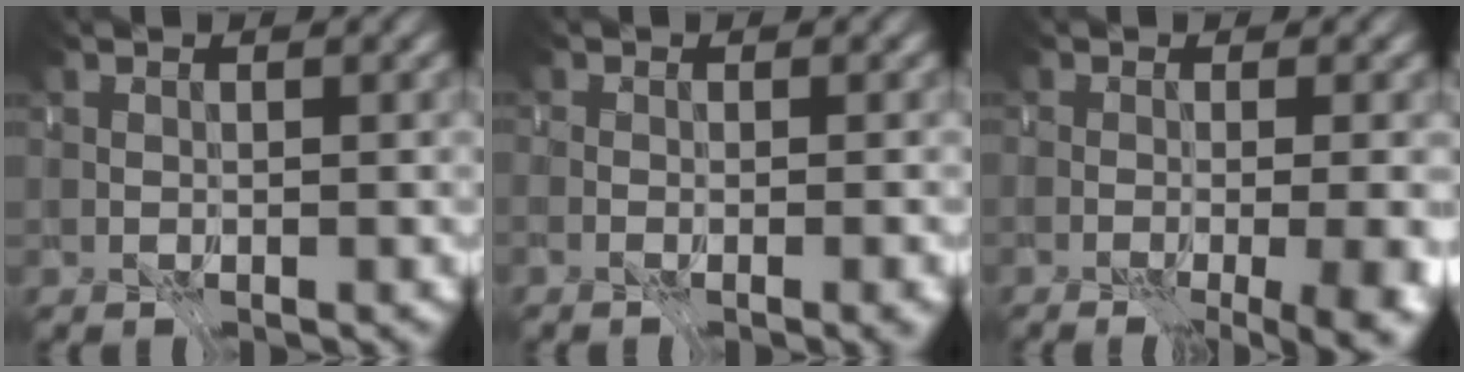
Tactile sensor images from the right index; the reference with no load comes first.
{"total": 2.3, "force": [-1.6, 0.4, 1.5], "torque": [0.024, -0.009, -0.025]}
{"total": 9.8, "force": [-3.3, 4.2, 8.2], "torque": [-0.077, -0.009, -0.017]}